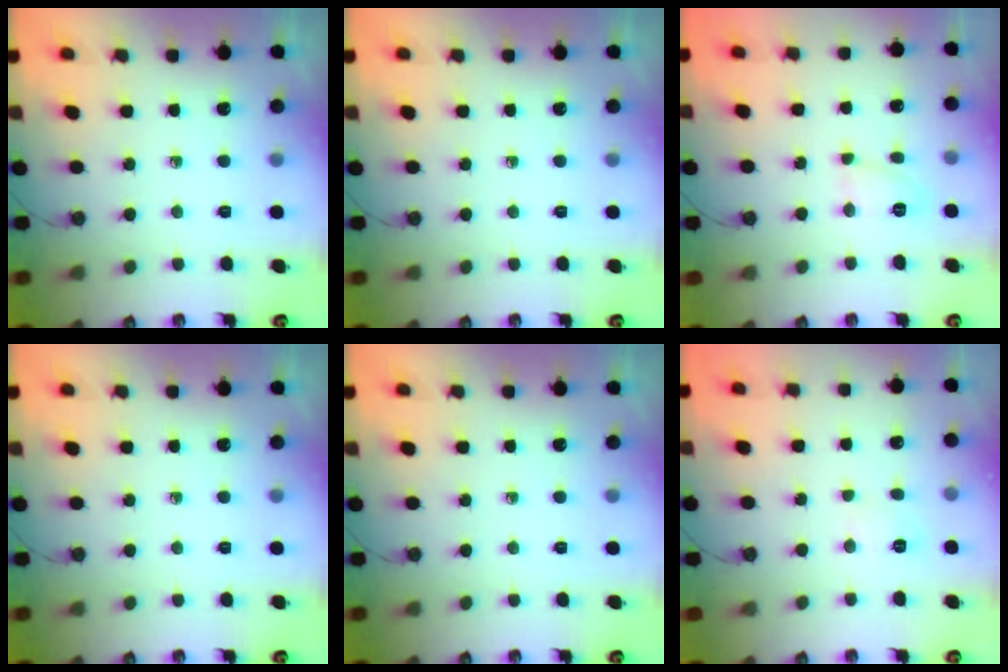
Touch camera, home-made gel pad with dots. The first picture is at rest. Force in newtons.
{"total": 0.0}
{"total": 6.0, "press": 6.0, "slide": 0.6}
{"total": 0.0}
{"total": 0.0}
{"total": 3.5, "press": 3.5, "slide": 0.4}